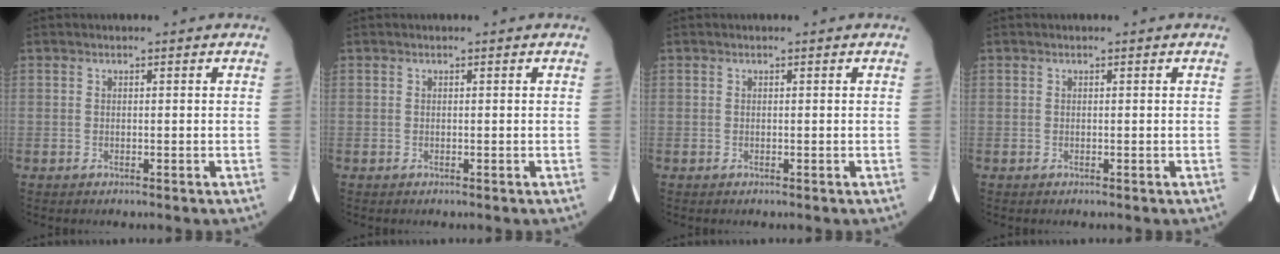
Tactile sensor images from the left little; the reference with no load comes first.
{"total": 0.0}
{"total": 0.0}
{"total": 0.0}